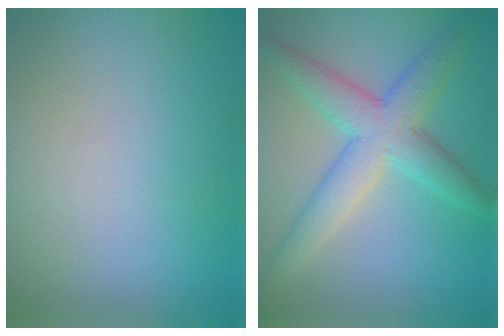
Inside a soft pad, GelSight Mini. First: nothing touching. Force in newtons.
{"total": 5.7, "press": 5.7, "slide": 0.2}